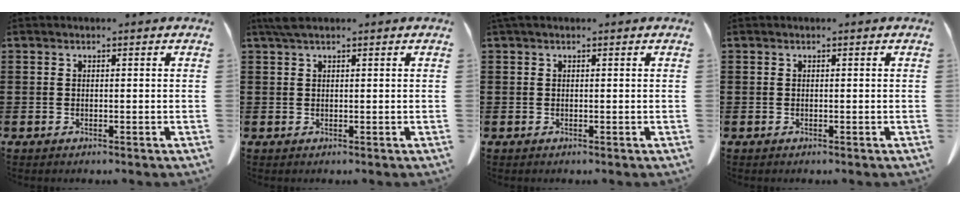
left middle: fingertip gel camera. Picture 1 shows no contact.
{"total": 1.9, "force": [1.3, 0.5, 1.2], "torque": [-0.029, 0.002, 0.025]}
{"total": 0.5, "force": [0.2, 0.4, 0.3], "torque": [-0.008, 0.002, 0.005]}
{"total": 0.0}